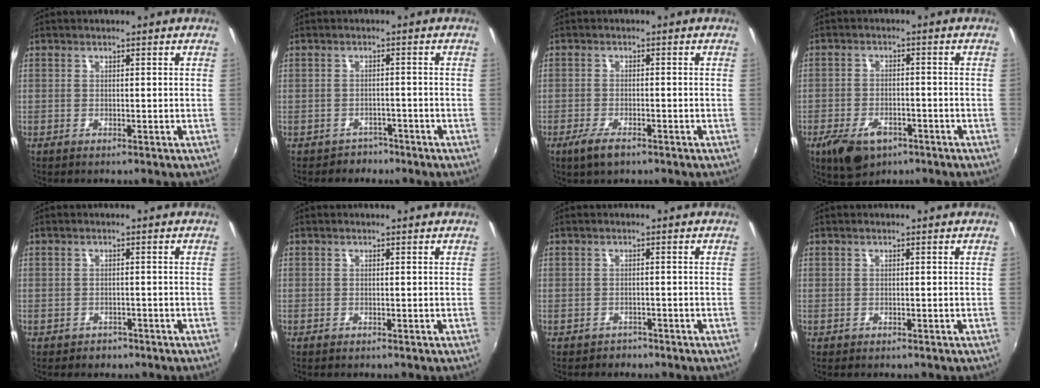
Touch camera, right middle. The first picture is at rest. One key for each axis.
{"total": 3.2, "fx": -2.4, "fy": 2.1, "fz": -0.1, "tx": -0.006, "ty": 0.003, "tz": -0.036}
{"total": 4.3, "fx": -2.9, "fy": 1.4, "fz": 2.9, "tx": -0.070, "ty": -0.011, "tz": -0.054}
{"total": 9.3, "fx": -5.6, "fy": 5.0, "fz": 5.6, "tx": -0.132, "ty": -0.018, "tz": -0.092}
{"total": 2.1, "fx": -1.3, "fy": 1.6, "fz": 0.4, "tx": -0.012, "ty": -0.002, "tz": -0.015}
{"total": 0.0}
{"total": 1.9, "fx": -1.4, "fy": 1.3, "fz": 0.1, "tx": -0.007, "ty": -0.001, "tz": -0.019}
{"total": 0.0}